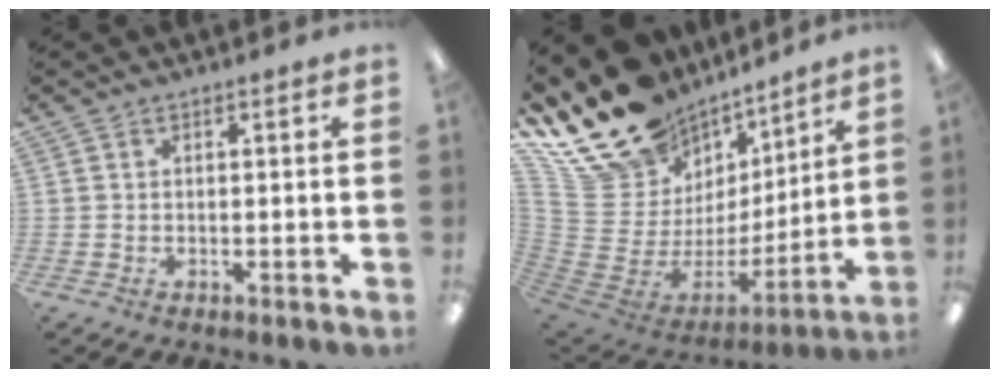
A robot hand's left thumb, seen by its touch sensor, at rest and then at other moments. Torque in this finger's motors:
{"motor_torque": [0.63, 0.18, 0.52, -2.25, 0.09]}